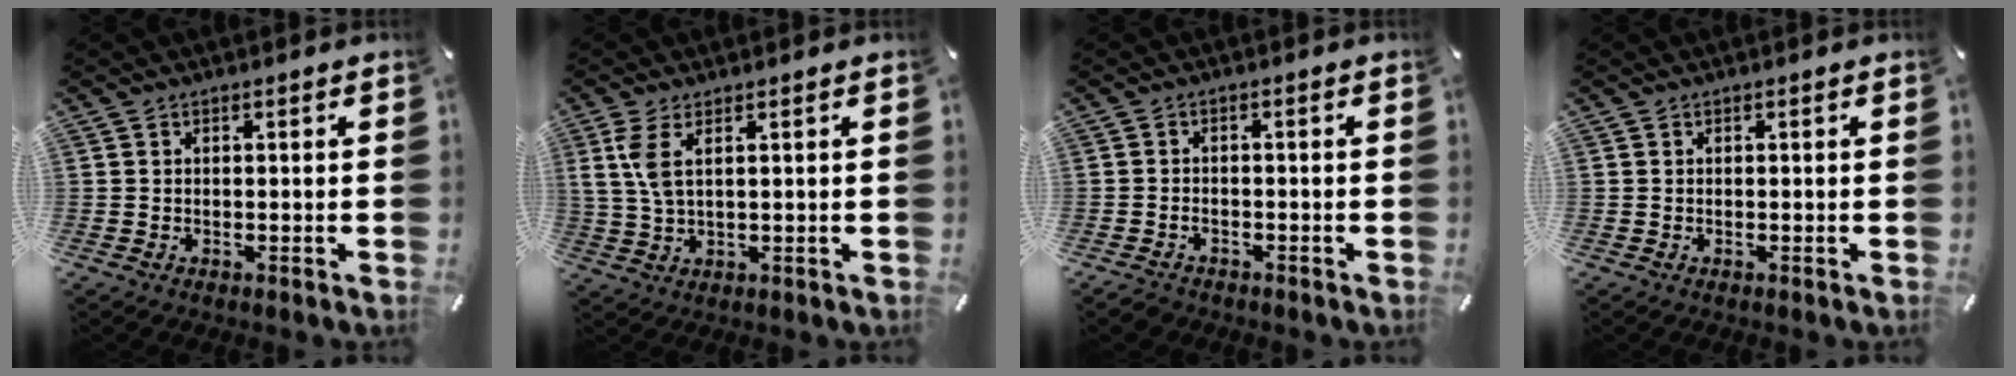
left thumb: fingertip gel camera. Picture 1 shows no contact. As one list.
[{"total": 5.4, "force": [1.9, 1.7, 4.8], "torque": [-0.121, -0.008, 0.027]}, {"total": 2.1, "force": [-1.4, 1.3, 1.0], "torque": [-0.026, 0.004, -0.030]}, {"total": 0.0}]